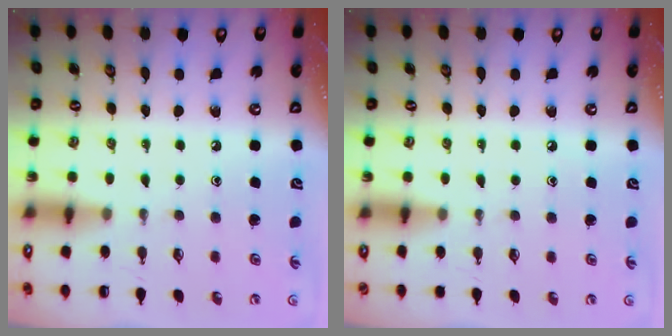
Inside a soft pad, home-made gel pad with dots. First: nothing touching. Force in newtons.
{"total": 3.8, "press": 3.8, "slide": 0.6}